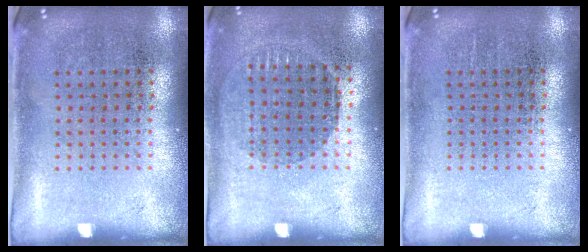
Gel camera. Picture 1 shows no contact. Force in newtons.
{"total": 1.0, "press": 0.9, "slide": 0.4}
{"total": 0.0}